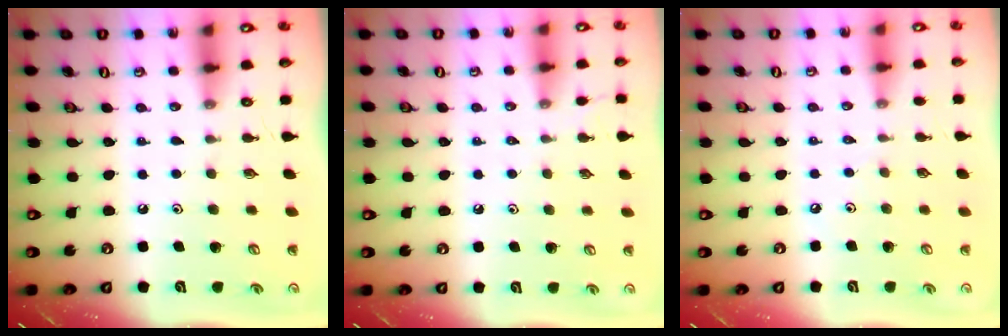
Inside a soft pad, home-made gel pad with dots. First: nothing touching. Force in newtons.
{"total": 1.1, "press": 1.1, "slide": 0.3}
{"total": 1.9, "press": 1.9, "slide": 0.5}